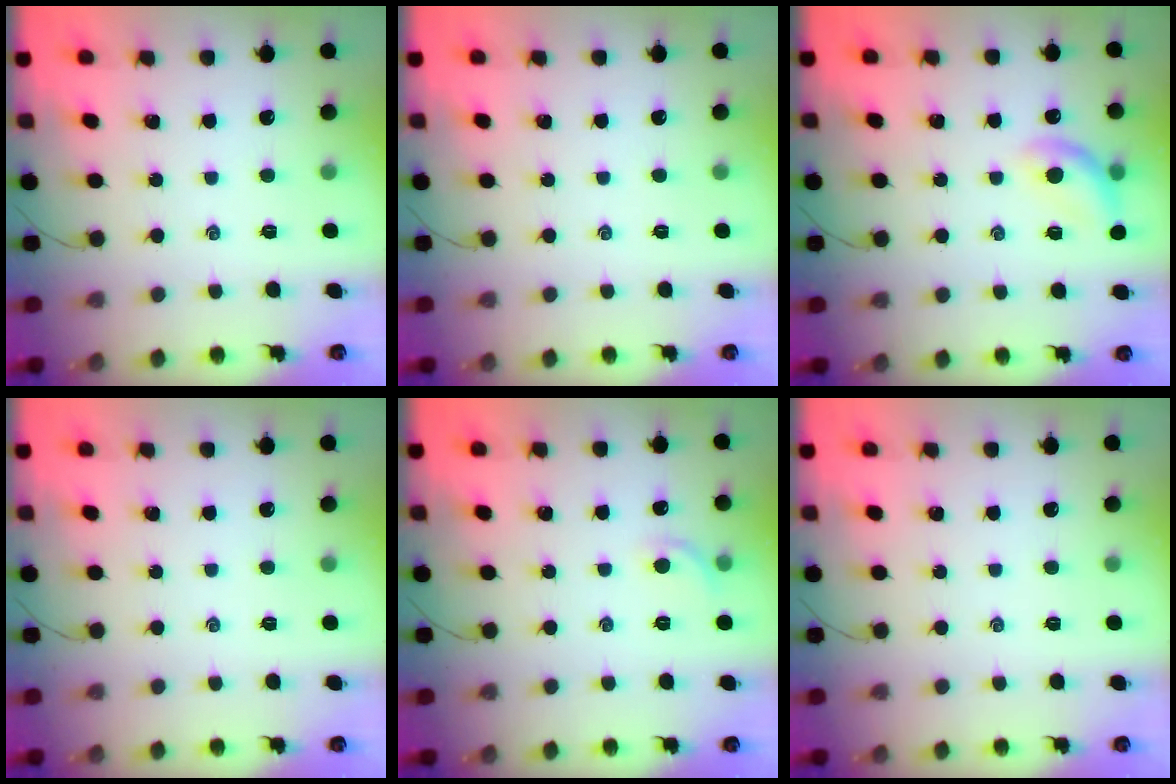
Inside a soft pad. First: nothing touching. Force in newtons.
{"total": 0.0}
{"total": 11.4, "press": 11.2, "slide": 2.4}
{"total": 0.0}
{"total": 4.7, "press": 4.5, "slide": 1.2}
{"total": 0.0}